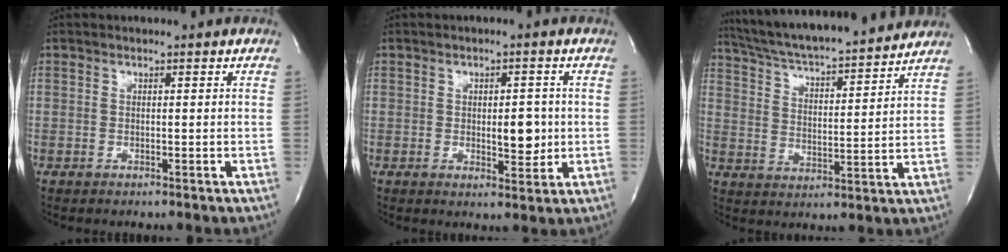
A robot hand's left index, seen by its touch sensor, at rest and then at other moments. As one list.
[{"total": 4.4, "force": [-0.4, 1.9, 4.0], "torque": [-0.053, -0.007, -0.002]}, {"total": 19.5, "force": [17.8, 1.5, 7.9], "torque": [-0.135, 0.012, 0.267]}]